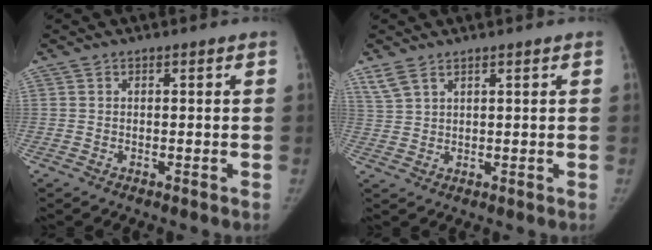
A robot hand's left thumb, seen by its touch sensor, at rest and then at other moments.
{"total": 3.4, "force": [2.5, 1.4, 1.8], "torque": [-0.042, 0.001, 0.061]}